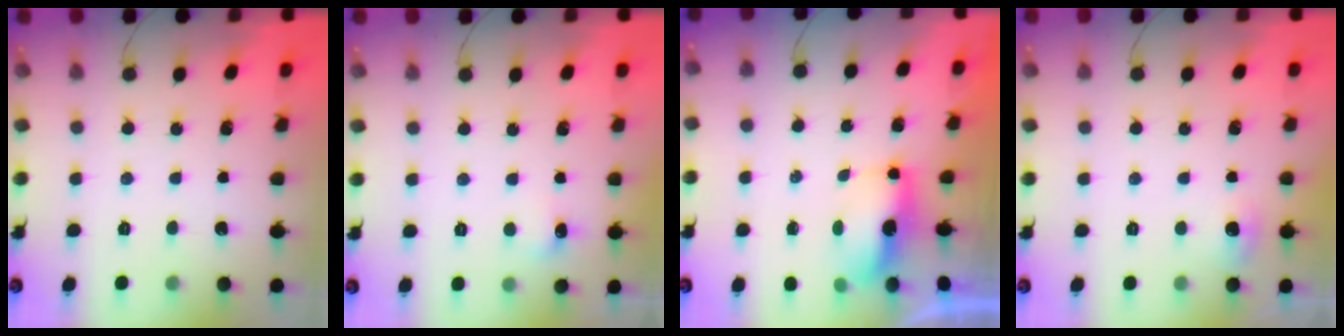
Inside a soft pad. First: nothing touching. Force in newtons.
{"total": 4.4, "press": 4.2, "slide": 1.2}
{"total": 5.8, "press": 5.8, "slide": 0.4}
{"total": 4.5, "press": 4.3, "slide": 1.3}